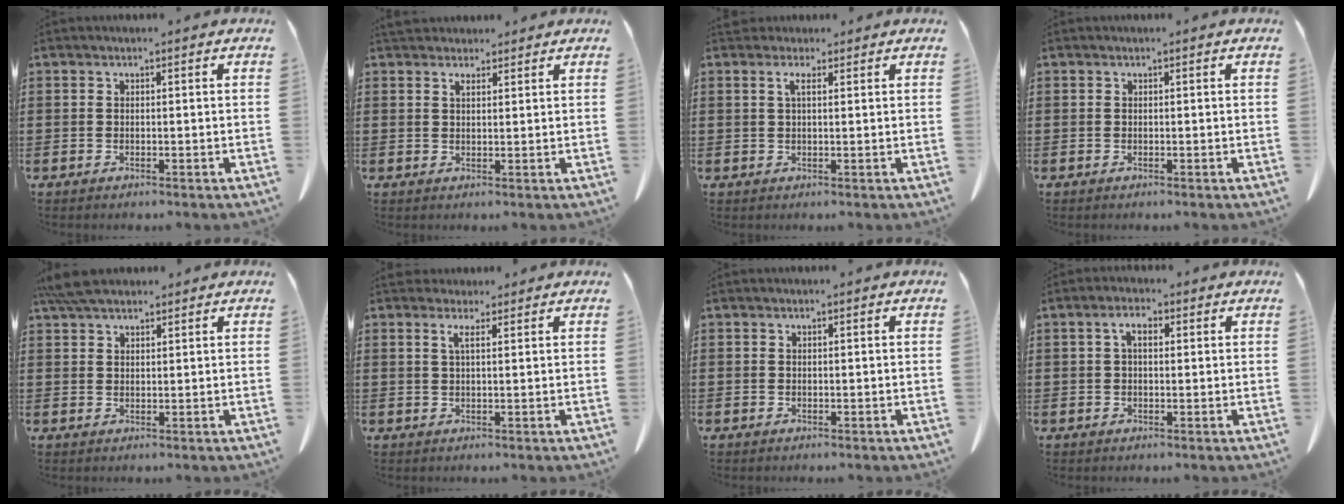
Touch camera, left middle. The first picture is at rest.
{"total": 2.0, "force": [1.8, 0.6, 0.7], "torque": [-0.010, -0.003, 0.033]}
{"total": 2.4, "force": [1.3, 0.7, 2.0], "torque": [-0.043, 0.002, 0.023]}
{"total": 0.0}
{"total": 5.0, "force": [4.1, 1.5, 2.5], "torque": [-0.060, -0.004, 0.080]}
{"total": 2.4, "force": [1.7, 0.5, 1.7], "torque": [-0.038, 0.000, 0.031]}
{"total": 0.0}
{"total": 3.2, "force": [0.9, 1.5, 2.7], "torque": [-0.057, 0.010, 0.014]}